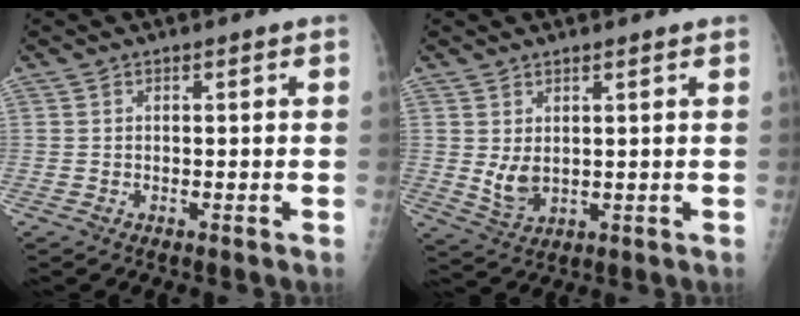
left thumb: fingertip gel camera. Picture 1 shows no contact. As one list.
[{"total": 4.8, "force": [1.4, 2.7, 3.6], "torque": [-0.059, -0.019, 0.036]}]